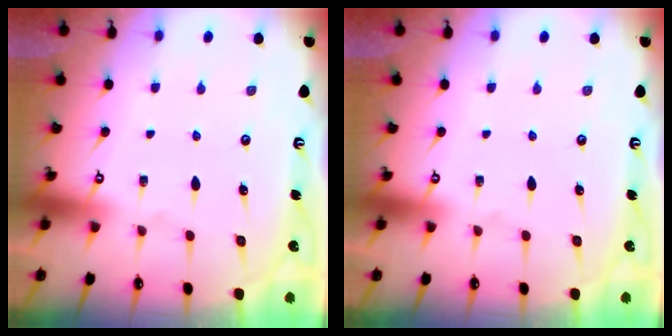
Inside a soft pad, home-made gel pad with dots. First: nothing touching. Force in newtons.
{"total": 0.0}